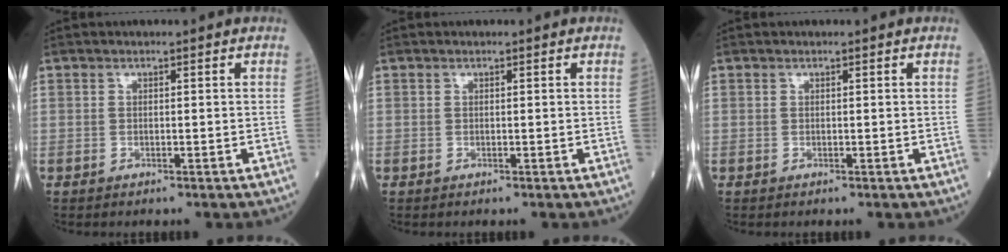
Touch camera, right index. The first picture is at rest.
{"total": 0.0}
{"total": 0.0}